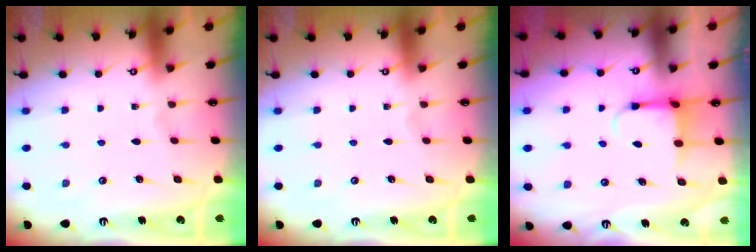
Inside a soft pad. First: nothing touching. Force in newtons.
{"total": 0.0}
{"total": 3.9, "press": 3.7, "slide": 1.2}